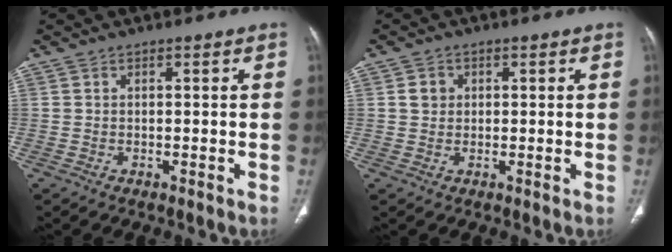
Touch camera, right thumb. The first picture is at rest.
{"total": 2.6, "force": [0.5, 2.3, 1.0], "torque": [-0.006, 0.002, 0.009]}